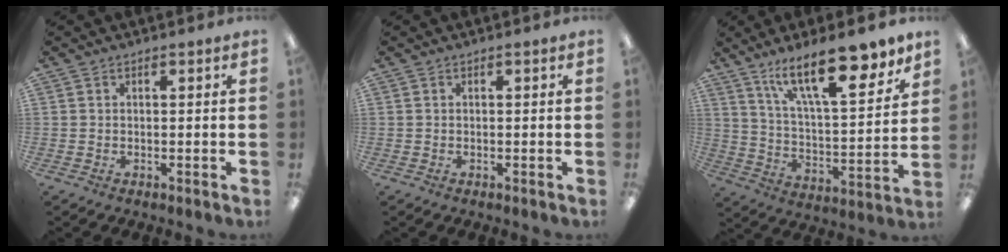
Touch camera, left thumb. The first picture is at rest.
{"total": 0.0}
{"total": 20.3, "force": [14.6, 6.1, 12.8], "torque": [-0.195, -0.090, 0.240]}